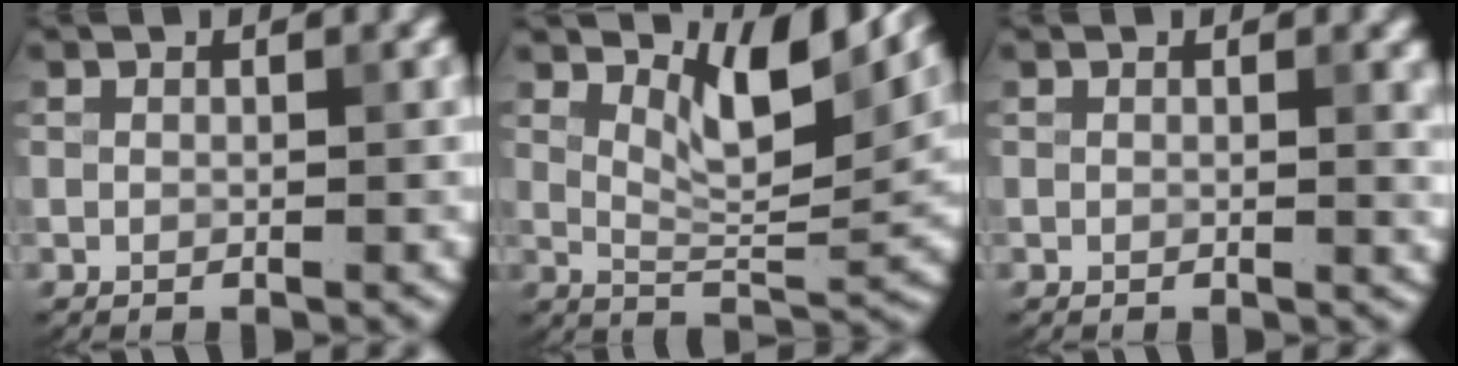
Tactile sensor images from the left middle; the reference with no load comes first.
{"total": 6.3, "force": [4.1, 1.7, 4.5], "torque": [-0.079, -0.004, 0.067]}
{"total": 1.2, "force": [0.3, 0.4, 1.1], "torque": [-0.009, -0.001, 0.002]}